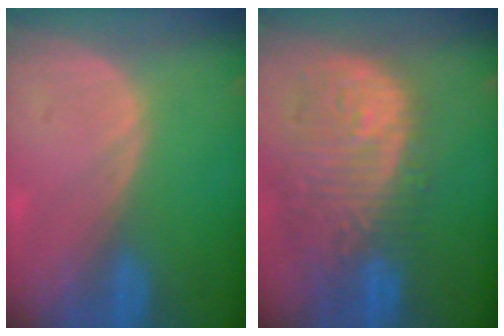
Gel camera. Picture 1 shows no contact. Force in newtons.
{"total": 13.0, "press": 11.1, "slide": 6.8}